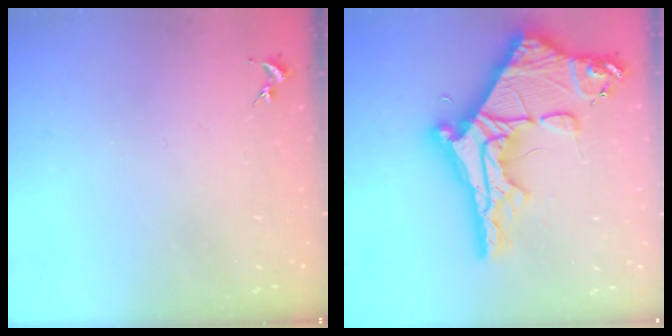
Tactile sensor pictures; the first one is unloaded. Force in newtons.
{"total": 12.9, "press": 12.9, "slide": 1.3}